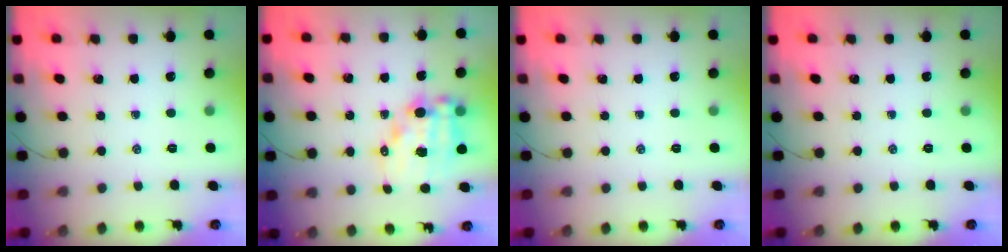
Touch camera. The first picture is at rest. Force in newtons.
{"total": 12.3, "press": 12.0, "slide": 3.0}
{"total": 0.0}
{"total": 0.0}